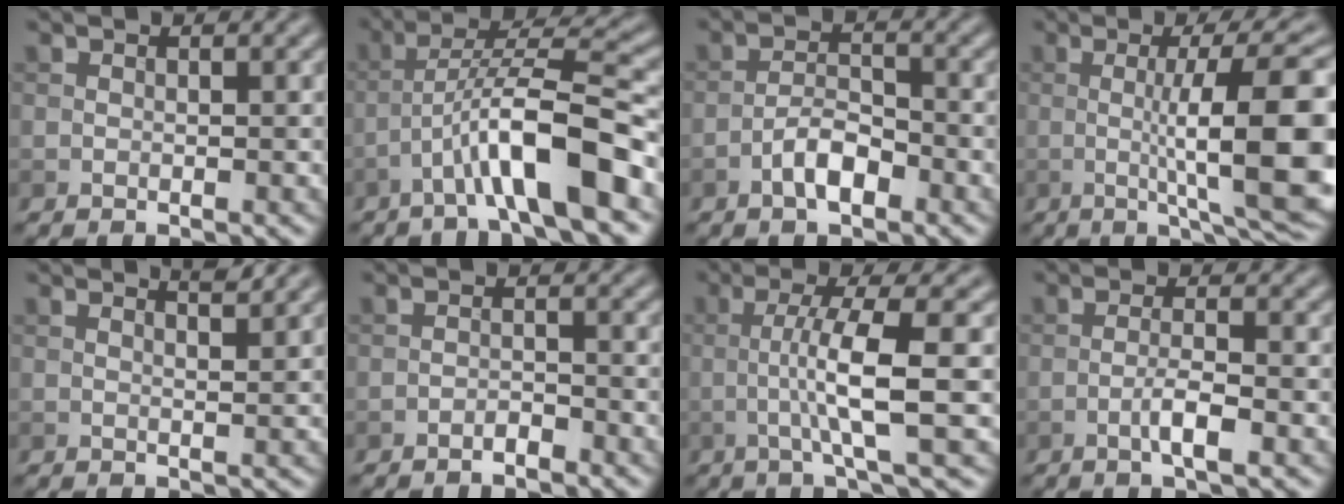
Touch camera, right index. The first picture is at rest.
{"total": 8.3, "force": [-3.8, 1.3, 7.3], "torque": [-0.119, 0.023, -0.067]}
{"total": 3.0, "force": [-1.8, 1.2, 2.2], "torque": [-0.037, 0.009, -0.036]}
{"total": 12.6, "force": [-0.5, 2.7, 12.3], "torque": [-0.162, 0.004, -0.006]}
{"total": 2.1, "force": [1.6, 0.4, 1.2], "torque": [-0.007, 0.004, 0.013]}
{"total": 1.2, "force": [-1.0, 0.2, 0.6], "torque": [-0.009, 0.003, -0.021]}
{"total": 6.2, "force": [-0.8, 0.7, 6.1], "torque": [-0.104, 0.010, -0.020]}
{"total": 2.6, "force": [-1.1, 0.4, 2.3], "torque": [-0.043, 0.005, -0.023]}